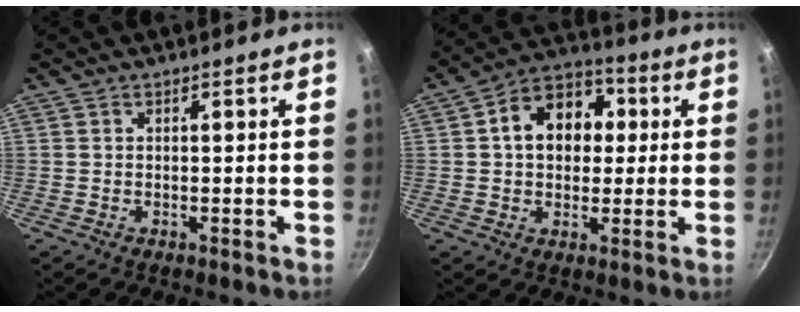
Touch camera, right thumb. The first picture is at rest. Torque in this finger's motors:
{"motor_torque": [-0.43, 0.75, 0.56, 0.25, 0.19]}